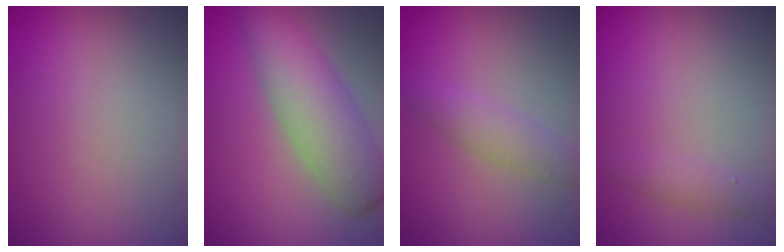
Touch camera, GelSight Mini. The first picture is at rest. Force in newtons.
{"total": 6.9, "press": 6.9, "slide": 0.3}
{"total": 2.4, "press": 2.4, "slide": 0.1}
{"total": 1.3, "press": 1.3, "slide": 0.1}